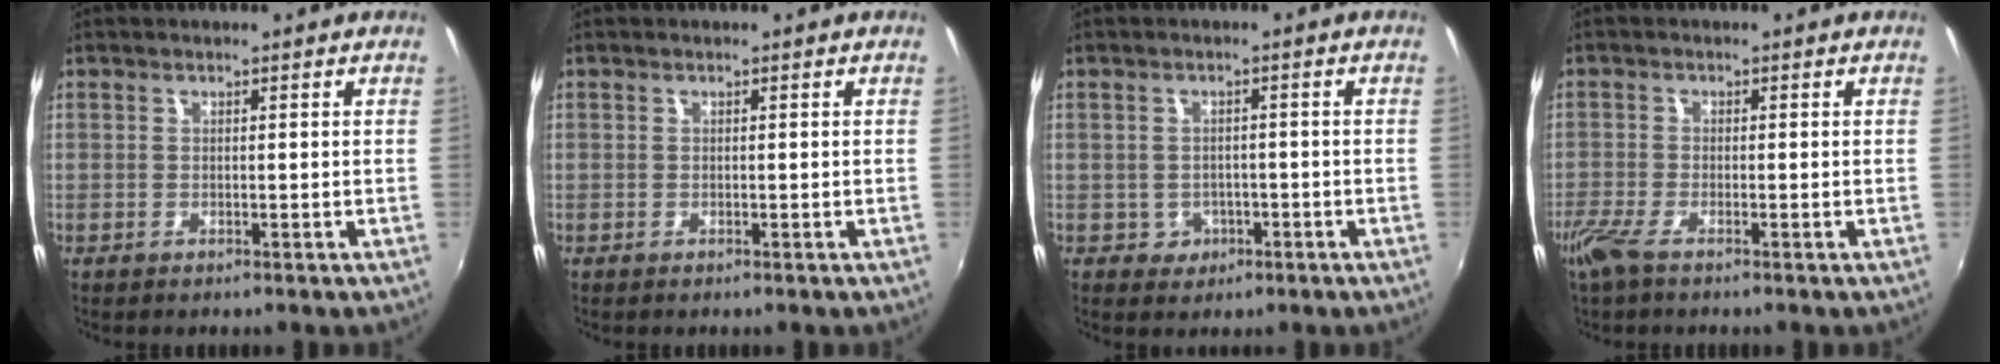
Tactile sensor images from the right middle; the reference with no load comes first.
{"total": 0.0}
{"total": 3.7, "force": [-1.3, 3.4, 0.8], "torque": [-0.025, 0.004, -0.011]}
{"total": 3.7, "force": [-2.7, 0.6, 2.5], "torque": [-0.064, -0.012, -0.056]}